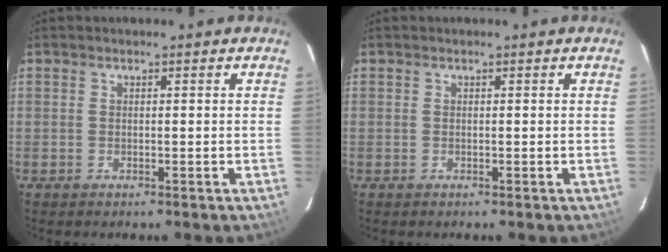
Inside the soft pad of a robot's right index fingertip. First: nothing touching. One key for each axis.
{"total": 0.0}